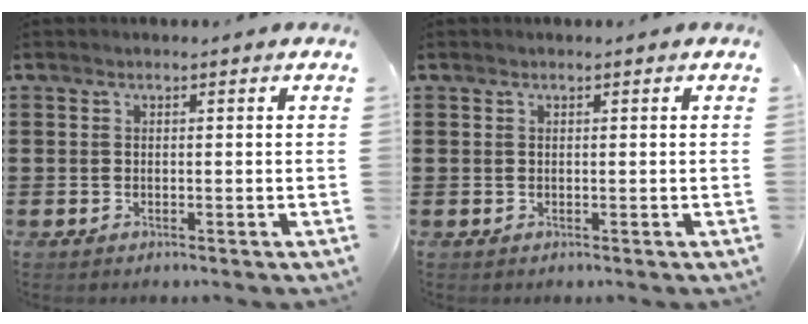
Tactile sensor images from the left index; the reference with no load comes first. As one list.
[{"total": 0.0}]